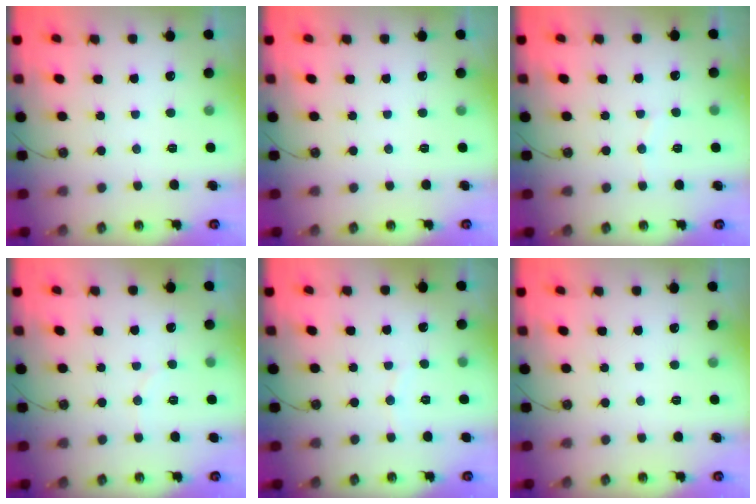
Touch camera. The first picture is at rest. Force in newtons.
{"total": 0.0}
{"total": 3.7, "press": 3.6, "slide": 0.4}
{"total": 2.7, "press": 2.6, "slide": 0.7}
{"total": 2.6, "press": 2.6, "slide": 0.3}
{"total": 0.0}